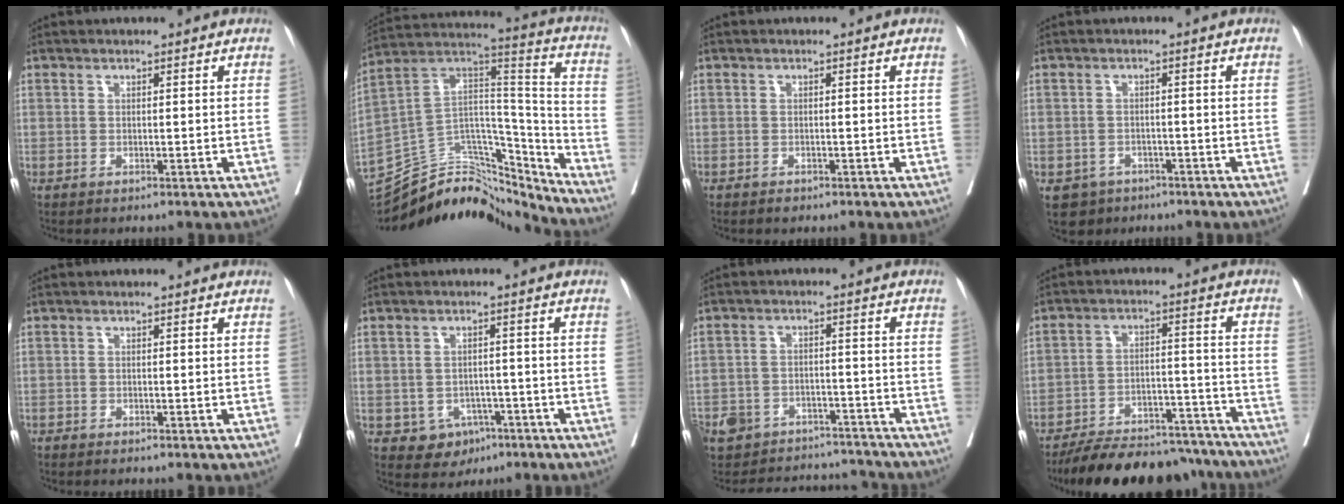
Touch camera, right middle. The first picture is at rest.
{"total": 20.5, "force": [-19.1, 5.4, 5.0], "torque": [-0.089, 0.069, -0.315]}
{"total": 0.5, "force": [-0.4, 0.2, 0.1], "torque": [-0.008, -0.001, -0.007]}
{"total": 4.0, "force": [-2.5, 3.1, 0.5], "torque": [-0.008, 0.005, -0.036]}
{"total": 0.9, "force": [-0.8, 0.0, 0.3], "torque": [-0.005, -0.001, -0.015]}
{"total": 4.7, "force": [-2.3, 3.8, 1.3], "torque": [-0.011, 0.008, -0.023]}
{"total": 15.5, "force": [-13.9, 6.0, 3.5], "torque": [-0.069, 0.024, -0.184]}
{"total": 20.3, "force": [-18.4, 5.8, 6.5], "torque": [-0.090, 0.013, -0.257]}